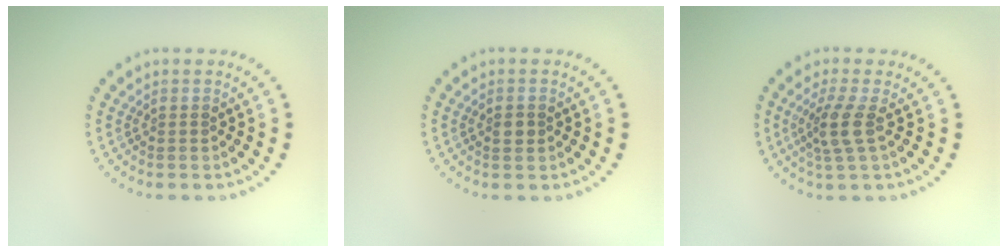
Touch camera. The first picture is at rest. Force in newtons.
{"total": 1.5, "press": 1.5, "slide": 0.1}
{"total": 2.6, "press": 2.1, "slide": 1.6}